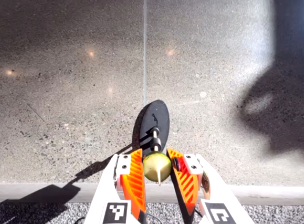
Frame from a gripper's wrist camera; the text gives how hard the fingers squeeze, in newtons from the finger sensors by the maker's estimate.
{"total": 8.4, "left": 8.4, "right": 8.3}